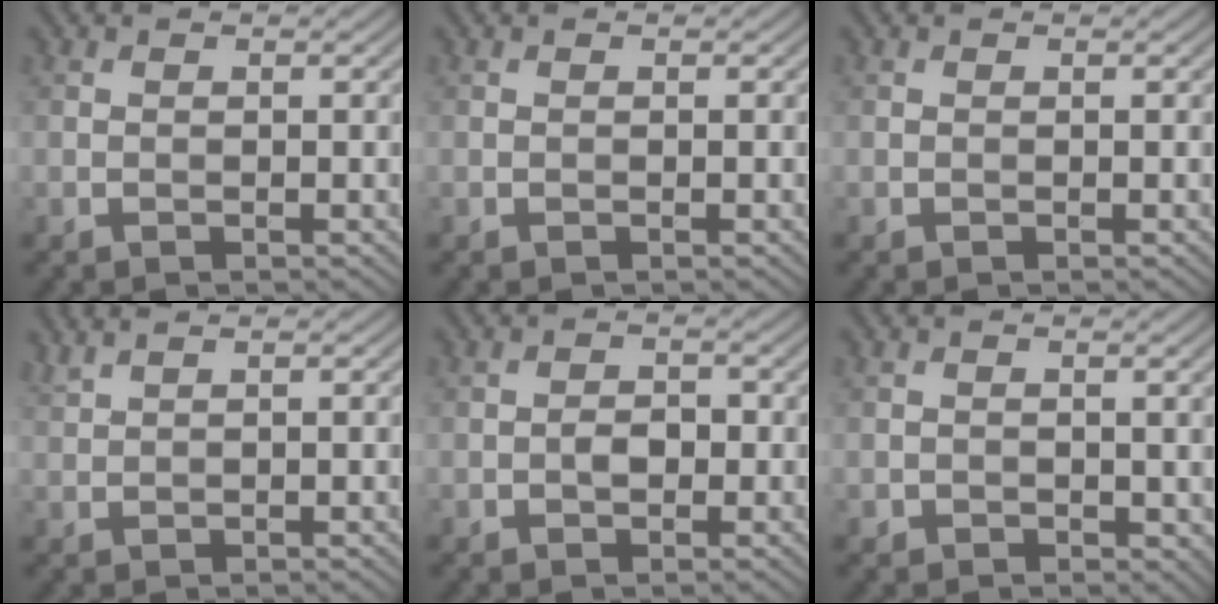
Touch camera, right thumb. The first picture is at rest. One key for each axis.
{"total": 0.0}
{"total": 0.0}
{"total": 1.7, "fx": 1.4, "fy": 0.2, "fz": 0.9, "tx": -0.027, "ty": 0.007, "tz": 0.026}
{"total": 1.8, "fx": -0.5, "fy": 1.3, "fz": 1.3, "tx": -0.024, "ty": 0.000, "tz": -0.012}
{"total": 1.4, "fx": 0.1, "fy": 1.3, "fz": 0.4, "tx": -0.012, "ty": -0.010, "tz": 0.000}